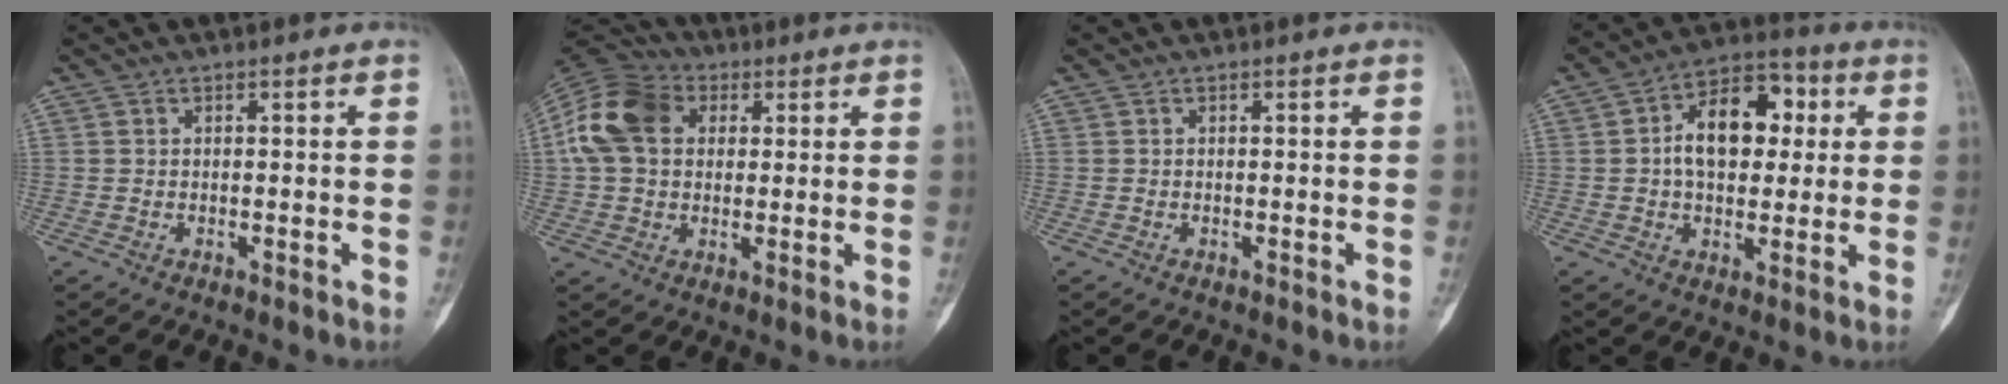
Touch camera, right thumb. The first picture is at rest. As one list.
[{"total": 14.2, "force": [3.3, 10.5, 8.9], "torque": [-0.164, 0.023, 0.051]}, {"total": 0.0}, {"total": 13.5, "force": [2.1, 8.7, 10.1], "torque": [-0.128, 0.021, 0.024]}]